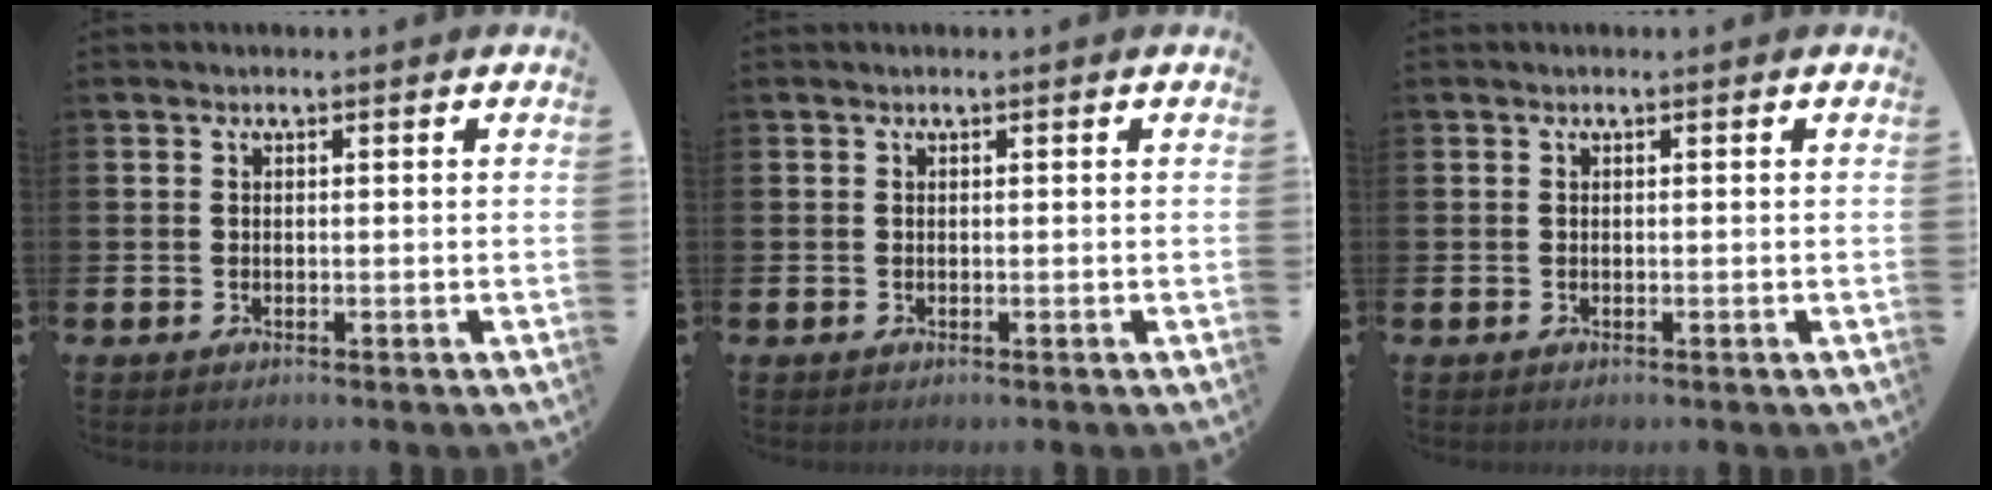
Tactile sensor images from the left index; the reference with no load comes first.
{"total": 0.0}
{"total": 0.0}